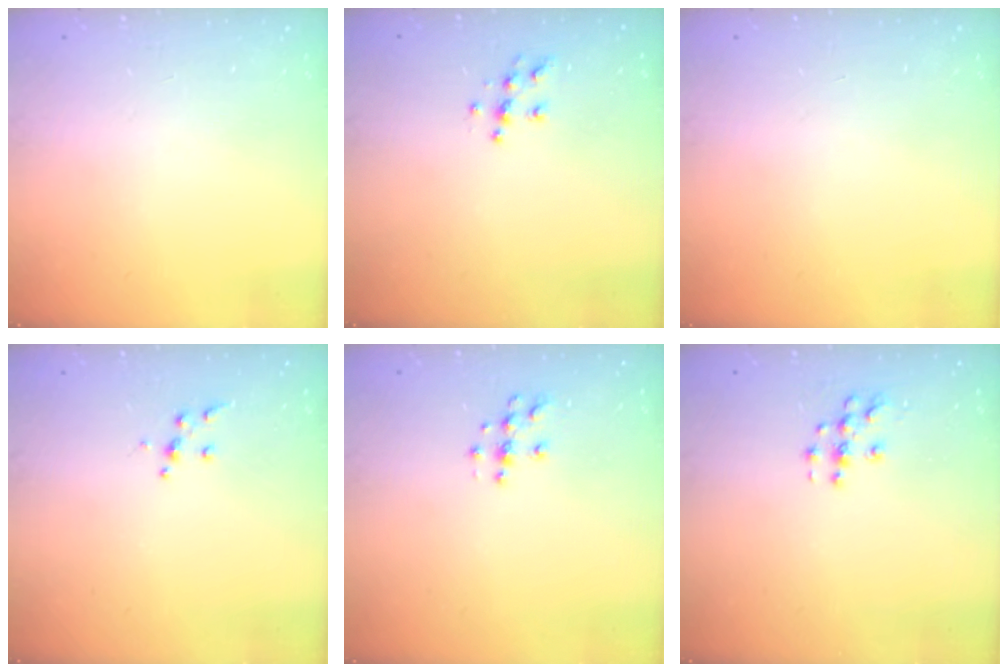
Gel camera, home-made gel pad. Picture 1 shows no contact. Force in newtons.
{"total": 5.4, "press": 5.4, "slide": 0.1}
{"total": 0.0}
{"total": 4.8, "press": 4.8, "slide": 0.6}
{"total": 3.9, "press": 3.8, "slide": 0.4}
{"total": 4.3, "press": 4.3, "slide": 0.6}